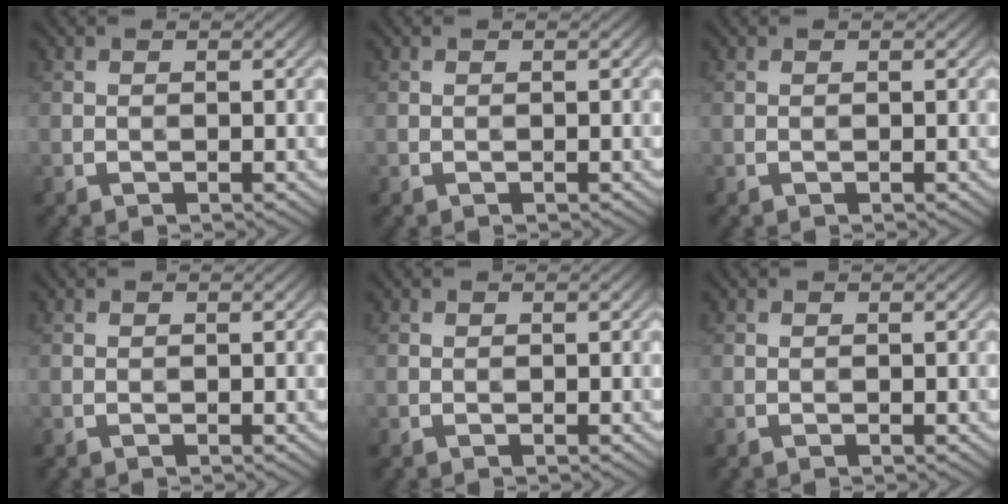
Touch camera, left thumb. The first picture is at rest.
{"total": 0.0}
{"total": 0.0}
{"total": 0.0}
{"total": 0.0}
{"total": 0.0}